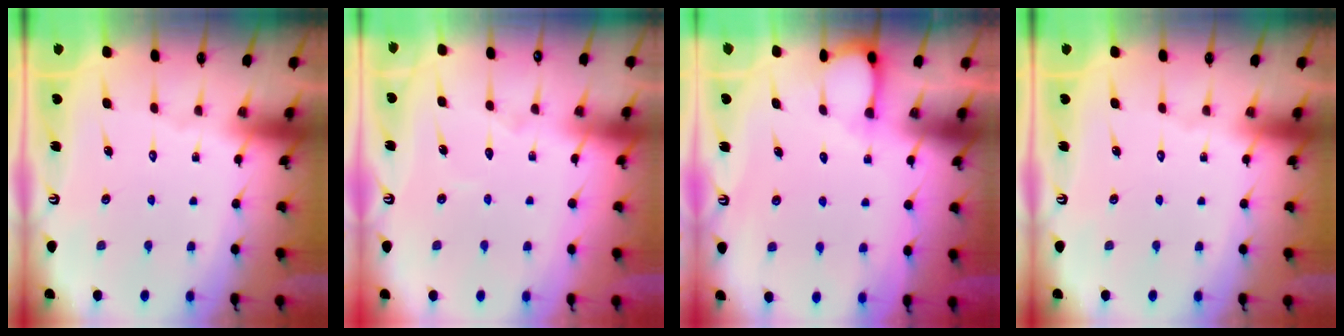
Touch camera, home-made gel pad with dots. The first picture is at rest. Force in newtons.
{"total": 3.7, "press": 3.7, "slide": 0.4}
{"total": 3.6, "press": 3.6, "slide": 0.4}
{"total": 0.0}